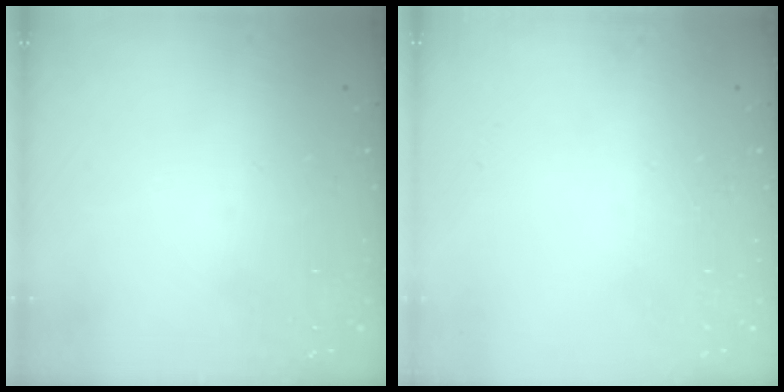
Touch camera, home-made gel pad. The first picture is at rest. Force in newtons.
{"total": 0.0}